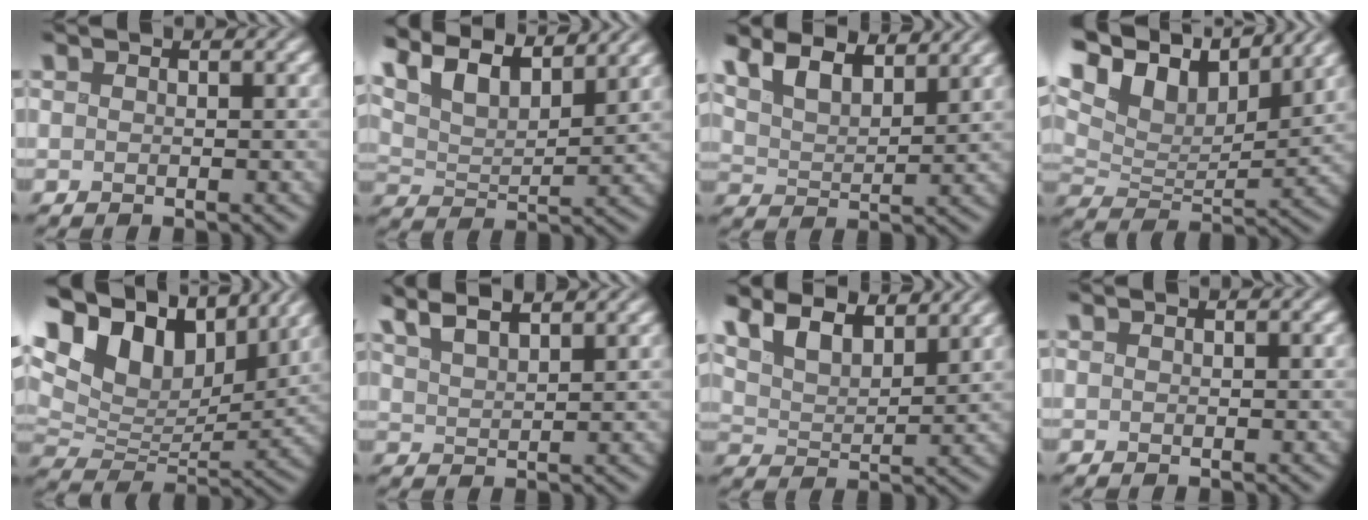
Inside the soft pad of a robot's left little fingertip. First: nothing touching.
{"total": 9.4, "force": [7.1, 3.2, 5.3], "torque": [-0.111, 0.020, 0.099]}
{"total": 5.8, "force": [4.4, 2.1, 3.2], "torque": [-0.068, 0.010, 0.066]}
{"total": 10.7, "force": [7.5, 4.6, 6.2], "torque": [-0.131, 0.022, 0.117]}
{"total": 13.4, "force": [8.3, 7.2, 7.7], "torque": [-0.164, 0.038, 0.133]}
{"total": 5.2, "force": [4.2, 1.4, 2.9], "torque": [-0.036, 0.025, 0.048]}
{"total": 6.8, "force": [5.3, 2.4, 3.6], "torque": [-0.077, 0.014, 0.073]}
{"total": 0.0}